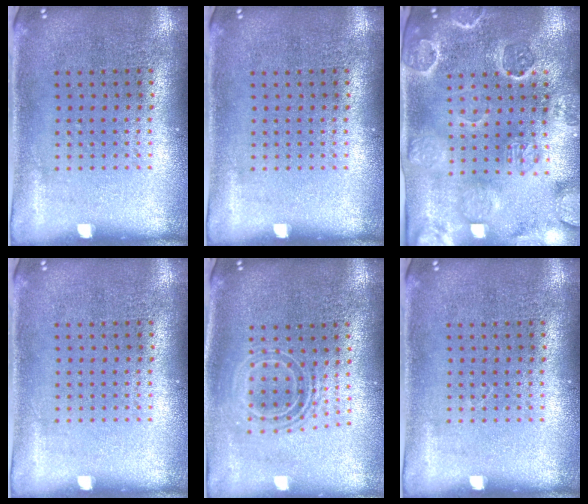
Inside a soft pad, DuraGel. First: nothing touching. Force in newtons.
{"total": 0.0}
{"total": 3.2, "press": 3.0, "slide": 1.1}
{"total": 0.0}
{"total": 1.6, "press": 1.3, "slide": 1.0}
{"total": 0.0}